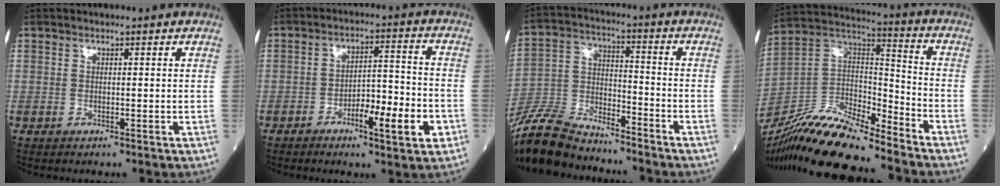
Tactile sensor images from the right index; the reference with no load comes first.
{"total": 8.6, "force": [-3.7, 1.8, 7.5], "torque": [-0.116, 0.011, -0.054]}
{"total": 12.5, "force": [-11.7, 2.9, 3.2], "torque": [-0.071, 0.006, -0.223]}
{"total": 18.4, "force": [-15.8, 2.1, 9.2], "torque": [-0.182, 0.005, -0.297]}